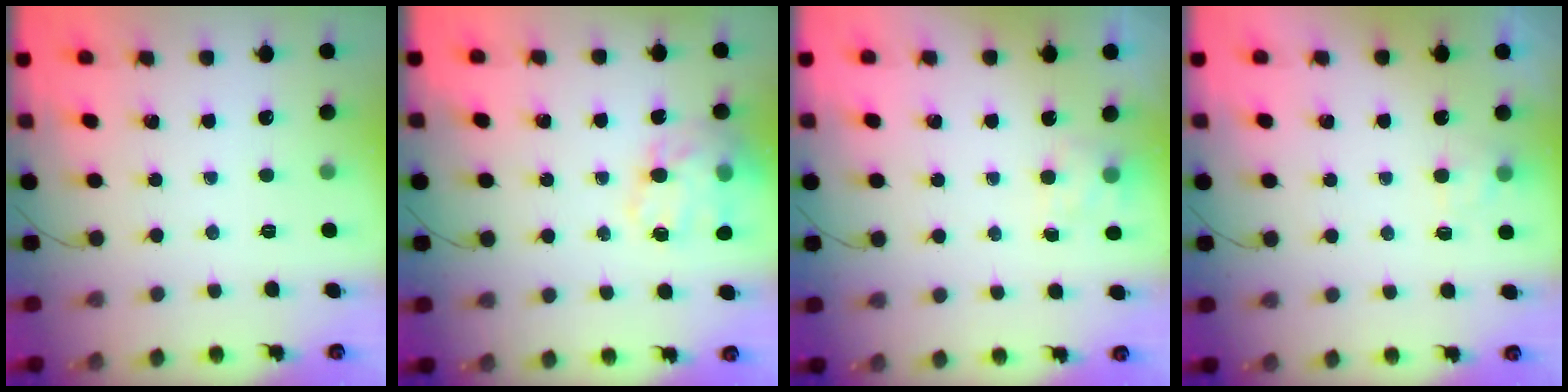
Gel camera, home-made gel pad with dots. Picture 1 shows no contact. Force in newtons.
{"total": 16.9, "press": 16.5, "slide": 3.4}
{"total": 3.6, "press": 3.4, "slide": 1.1}
{"total": 2.7, "press": 2.3, "slide": 1.4}